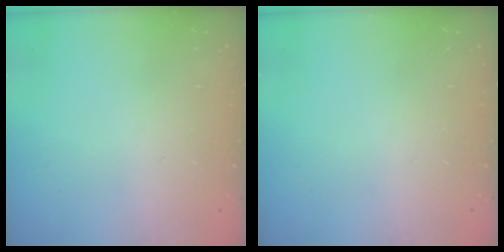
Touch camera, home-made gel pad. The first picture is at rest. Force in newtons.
{"total": 0.0}